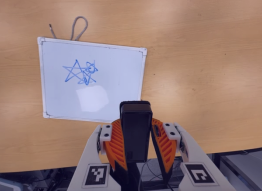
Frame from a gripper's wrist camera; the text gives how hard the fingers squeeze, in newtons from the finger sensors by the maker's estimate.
{"total": 9.8, "left": 8.2, "right": 11.4}